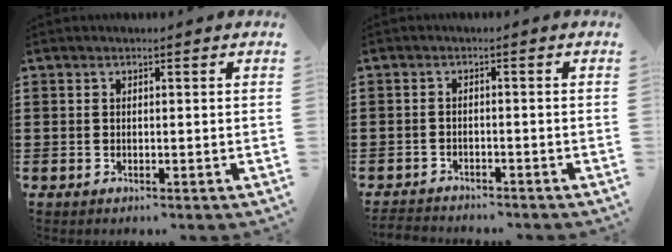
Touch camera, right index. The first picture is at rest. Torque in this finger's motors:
{"motor_torque": [0.71, 1.43, 0.06, 0.01]}